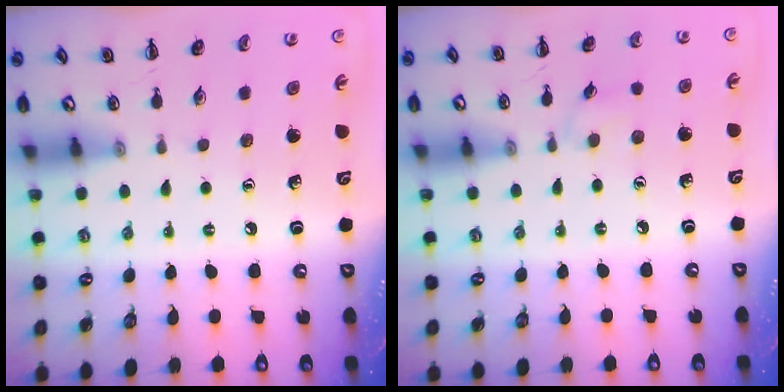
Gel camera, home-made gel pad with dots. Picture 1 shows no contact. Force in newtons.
{"total": 3.4, "press": 3.3, "slide": 0.9}